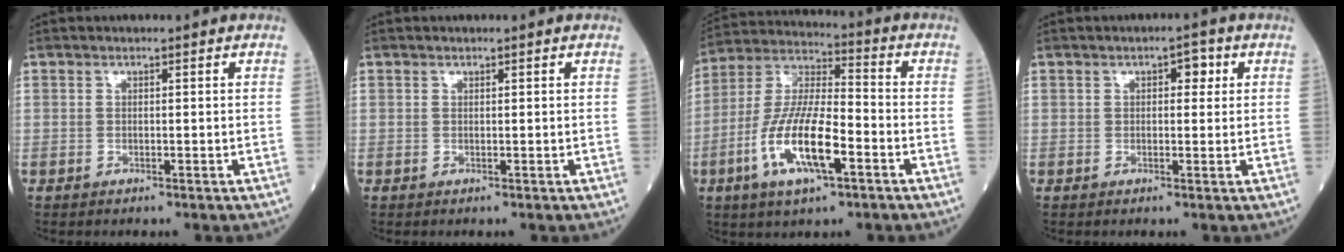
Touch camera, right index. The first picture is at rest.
{"total": 0.0}
{"total": 14.2, "force": [-5.2, 3.4, 12.8], "torque": [-0.262, -0.004, -0.097]}
{"total": 2.5, "force": [0.9, 1.3, 2.0], "torque": [-0.021, 0.010, 0.009]}